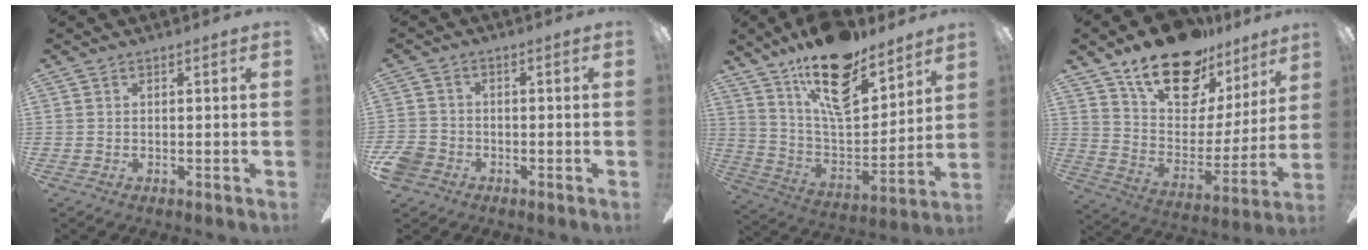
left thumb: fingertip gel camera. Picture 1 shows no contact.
{"total": 5.3, "force": [-2.5, 4.2, 2.0], "torque": [-0.057, 0.014, -0.050]}
{"total": 20.5, "force": [14.4, 8.3, 12.0], "torque": [-0.200, -0.087, 0.249]}
{"total": 21.8, "force": [15.8, 10.7, 10.4], "torque": [-0.165, -0.099, 0.279]}